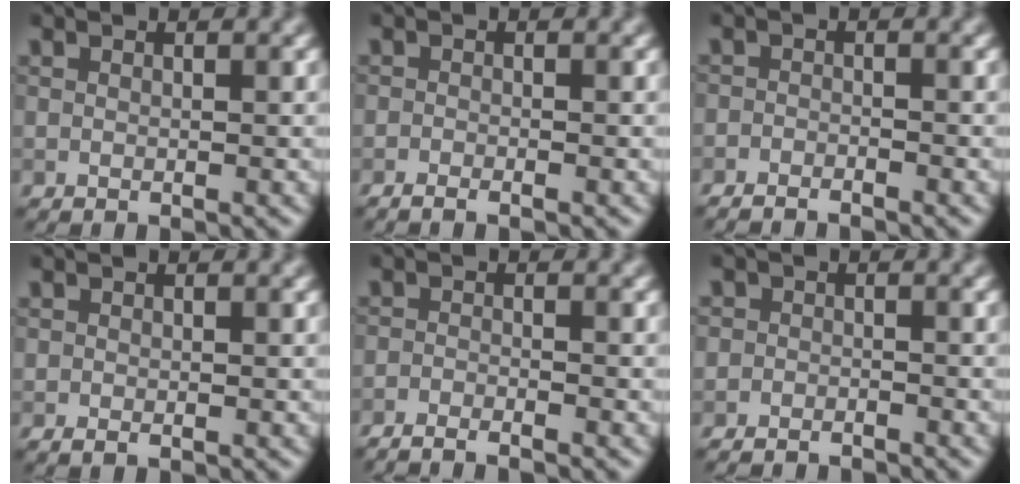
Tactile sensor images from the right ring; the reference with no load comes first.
{"total": 1.2, "force": [-0.8, 0.3, 0.8], "torque": [-0.014, -0.003, -0.016]}
{"total": 1.9, "force": [-1.8, 0.4, 0.6], "torque": [-0.006, 0.001, -0.031]}
{"total": 0.8, "force": [-0.3, 0.5, 0.5], "torque": [-0.007, -0.004, -0.004]}
{"total": 2.7, "force": [-2.3, 0.4, 1.4], "torque": [-0.025, 0.000, -0.045]}
{"total": 2.1, "force": [-1.8, 1.0, 0.1], "torque": [0.013, 0.001, -0.034]}